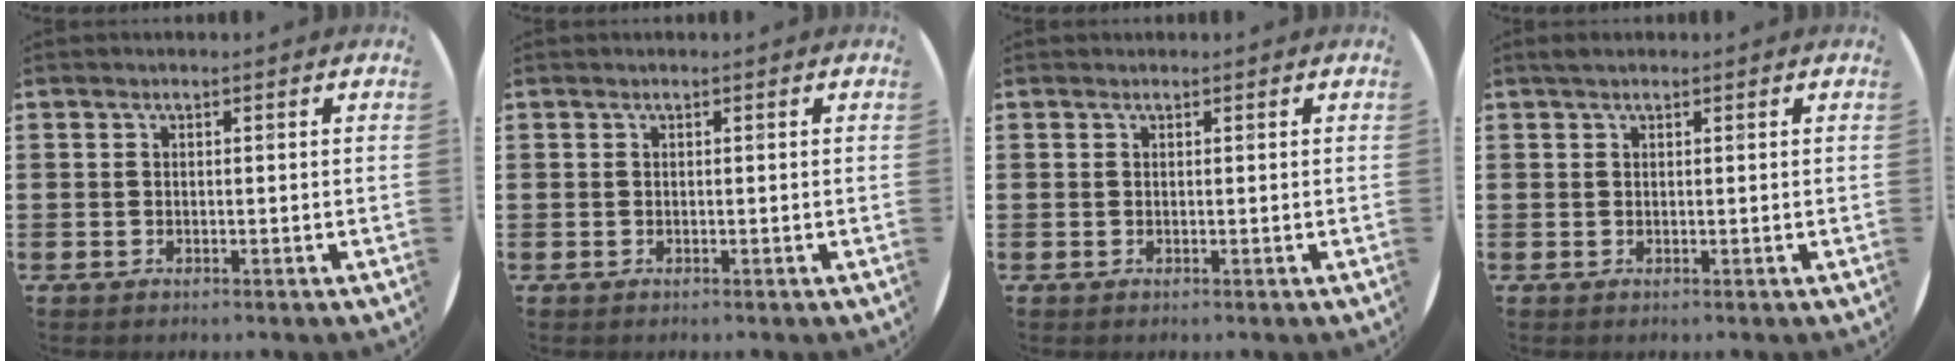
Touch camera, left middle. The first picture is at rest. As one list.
[{"total": 0.0}, {"total": 0.0}, {"total": 0.8, "force": [0.7, 0.3, 0.3], "torque": [-0.006, 0.005, 0.012]}]